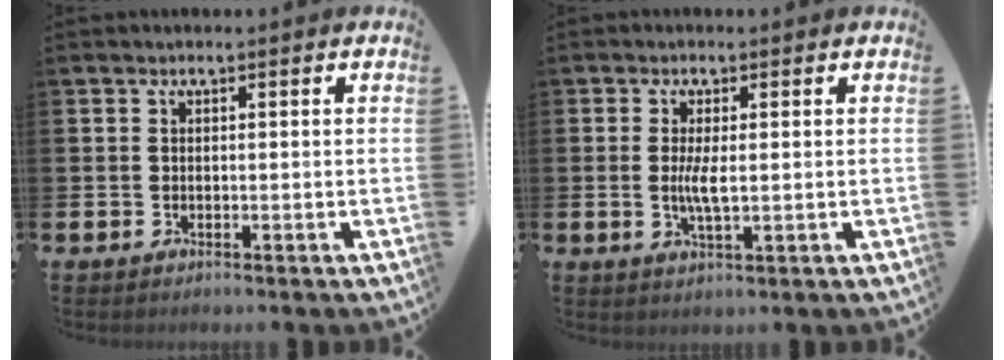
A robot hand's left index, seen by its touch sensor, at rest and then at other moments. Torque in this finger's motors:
{"motor_torque": [1.01, 0.11, 0.24, 0.18]}